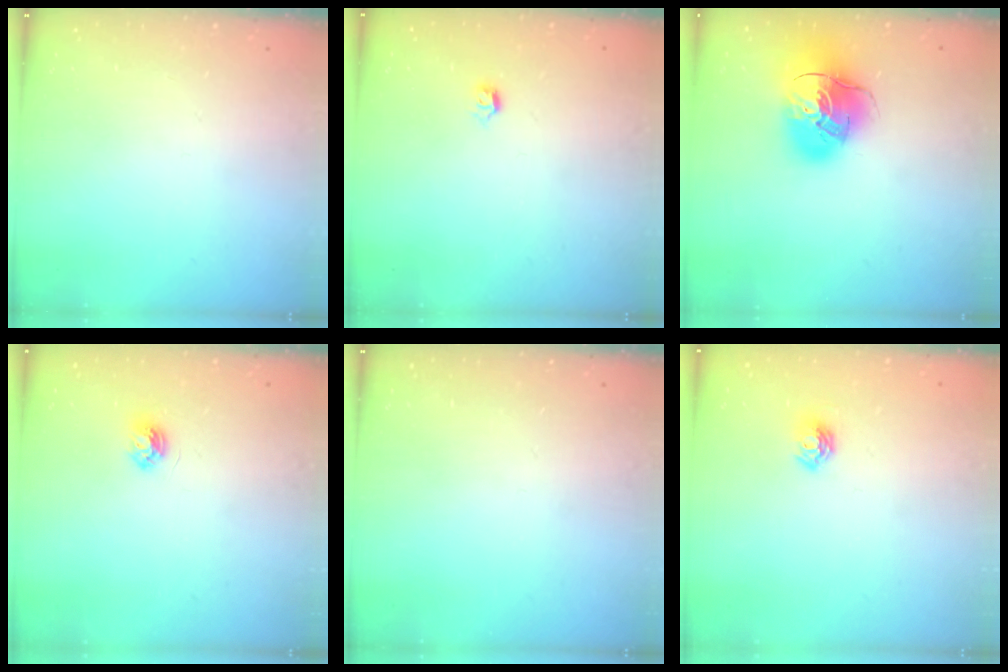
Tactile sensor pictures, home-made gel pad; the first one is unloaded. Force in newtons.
{"total": 2.8, "press": 2.7, "slide": 0.8}
{"total": 17.7, "press": 17.5, "slide": 2.5}
{"total": 4.5, "press": 4.5, "slide": 0.7}
{"total": 0.0}
{"total": 5.2, "press": 5.2, "slide": 0.5}